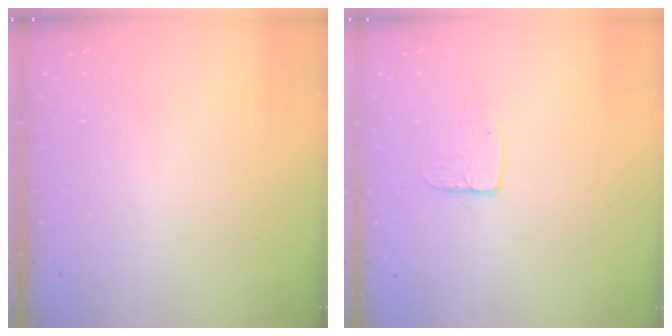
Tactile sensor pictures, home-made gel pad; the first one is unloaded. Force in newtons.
{"total": 5.4, "press": 5.4, "slide": 0.4}